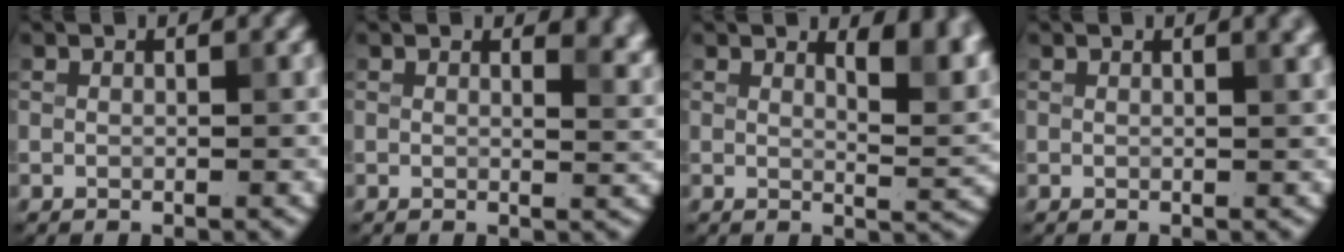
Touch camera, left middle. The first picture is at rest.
{"total": 2.8, "force": [2.0, 1.1, 1.6], "torque": [-0.014, -0.005, 0.025]}
{"total": 5.2, "force": [3.0, 2.0, 3.7], "torque": [-0.034, 0.000, 0.039]}
{"total": 1.8, "force": [1.0, 0.6, 1.4], "torque": [-0.007, 0.005, 0.009]}